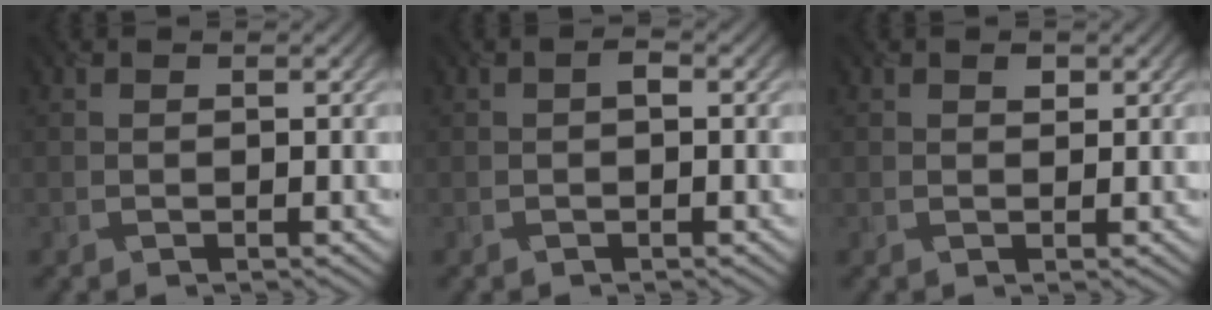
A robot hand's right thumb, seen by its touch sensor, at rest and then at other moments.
{"total": 0.9, "force": [-0.3, 0.6, 0.6], "torque": [-0.011, -0.003, -0.006]}
{"total": 0.6, "force": [0.4, 0.5, -0.2], "torque": [0.002, -0.004, 0.006]}